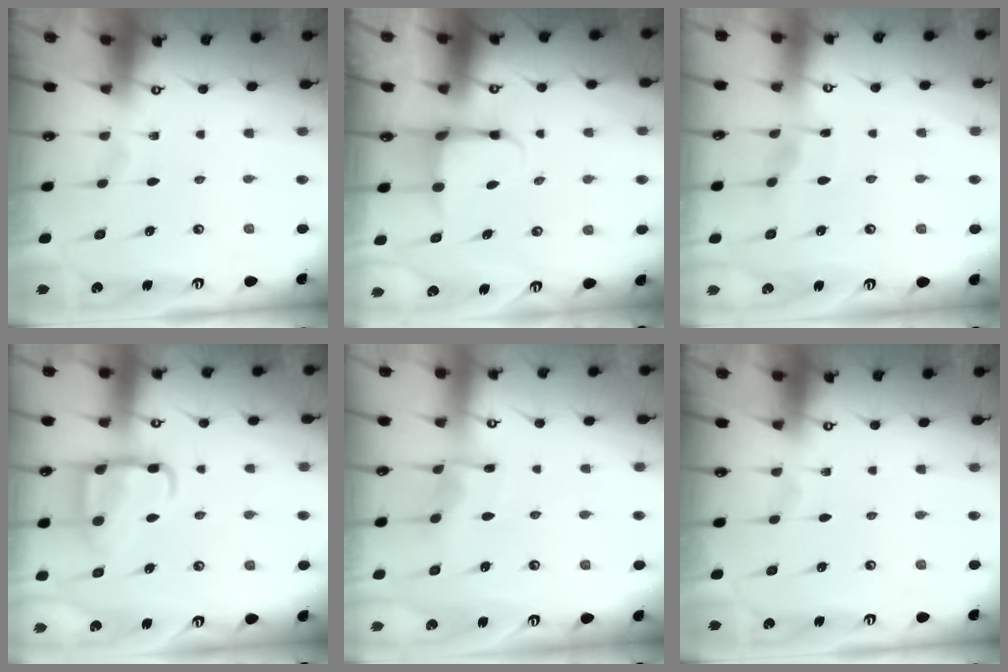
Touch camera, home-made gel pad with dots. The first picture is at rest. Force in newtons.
{"total": 4.0, "press": 3.8, "slide": 1.2}
{"total": 3.5, "press": 3.5, "slide": 0.5}
{"total": 14.2, "press": 14.1, "slide": 1.4}
{"total": 7.3, "press": 7.2, "slide": 0.6}
{"total": 0.0}